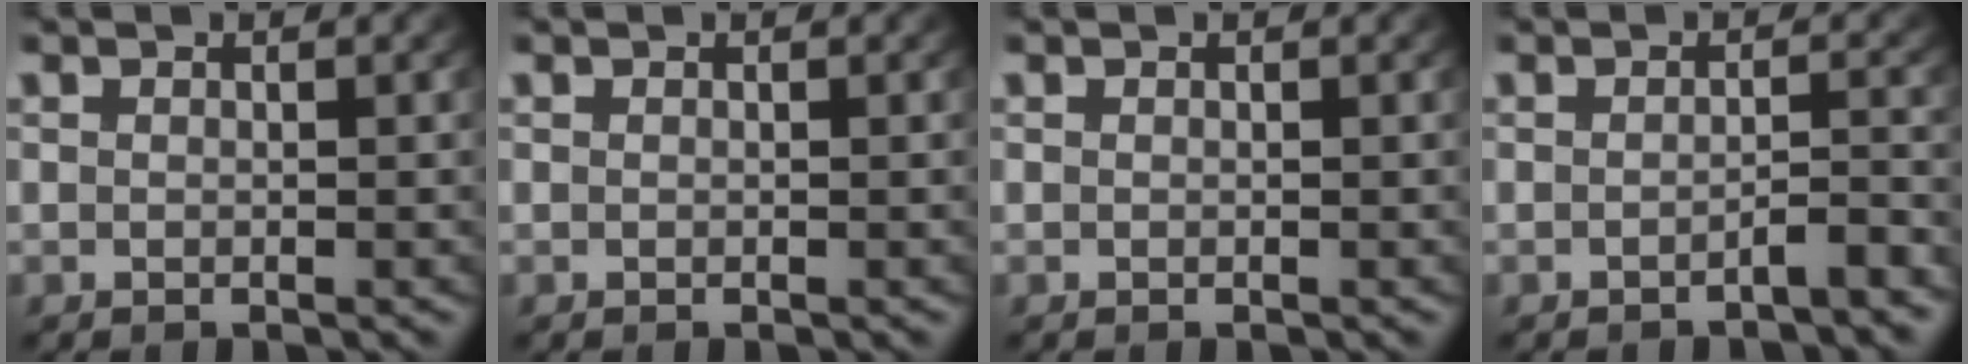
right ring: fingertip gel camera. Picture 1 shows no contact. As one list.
[{"total": 0.0}, {"total": 0.0}, {"total": 1.7, "force": [-1.5, 0.0, 0.7], "torque": [-0.007, -0.002, -0.027]}]